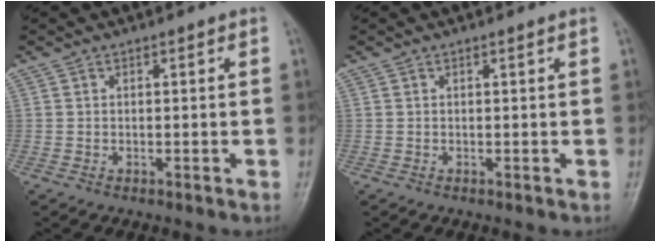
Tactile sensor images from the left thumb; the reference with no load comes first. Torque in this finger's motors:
{"motor_torque": [-0.02, 0.02, -0.17, -0.05, 0.00]}